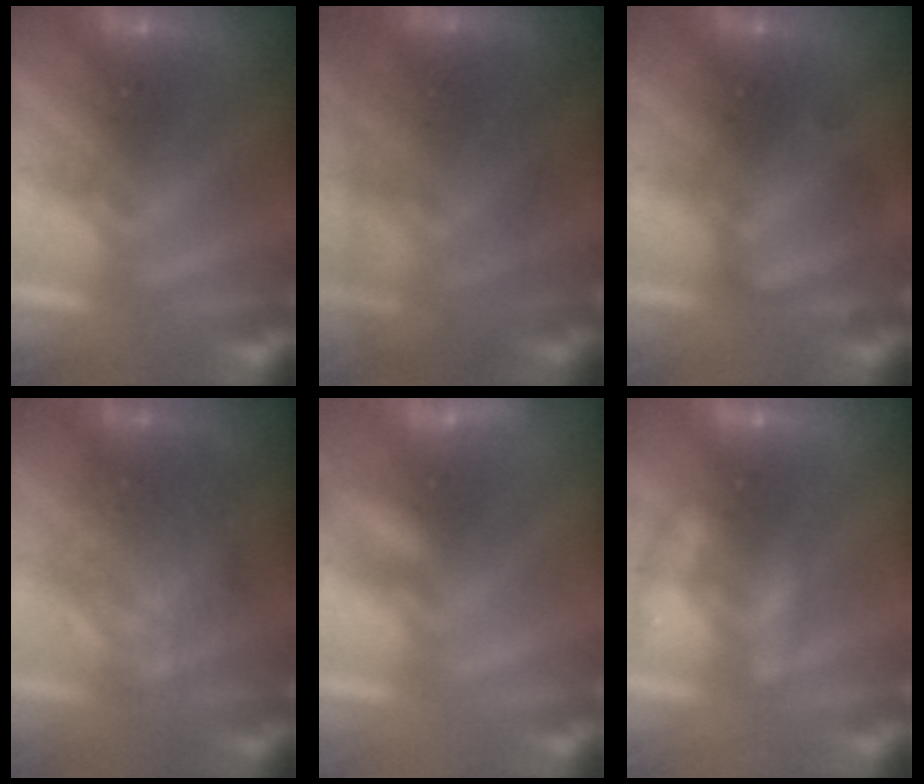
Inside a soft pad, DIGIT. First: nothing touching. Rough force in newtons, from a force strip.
{"total": 5.5}
{"total": 2.5}
{"total": 2.2}
{"total": 2.1}
{"total": 2.3}